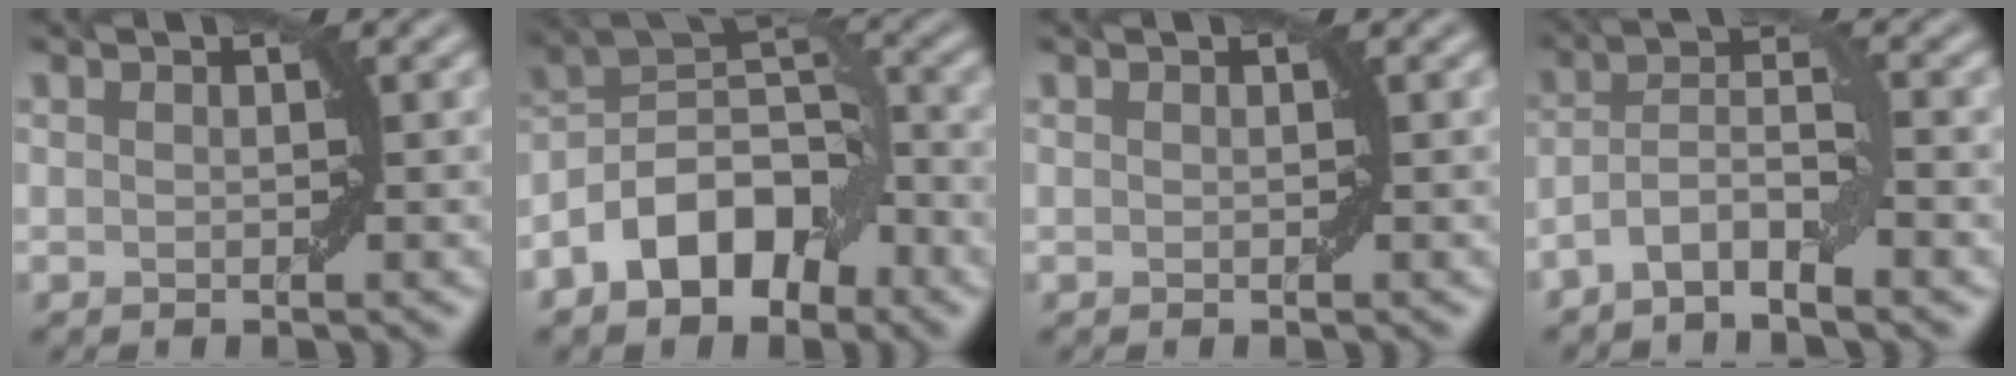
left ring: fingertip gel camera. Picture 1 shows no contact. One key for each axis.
{"total": 8.0, "fx": -4.2, "fy": 4.5, "fz": 5.1, "tx": -0.078, "ty": 0.014, "tz": -0.090}
{"total": 0.0}
{"total": 4.3, "fx": -2.3, "fy": 1.1, "fz": 3.5, "tx": -0.067, "ty": 0.009, "tz": -0.050}